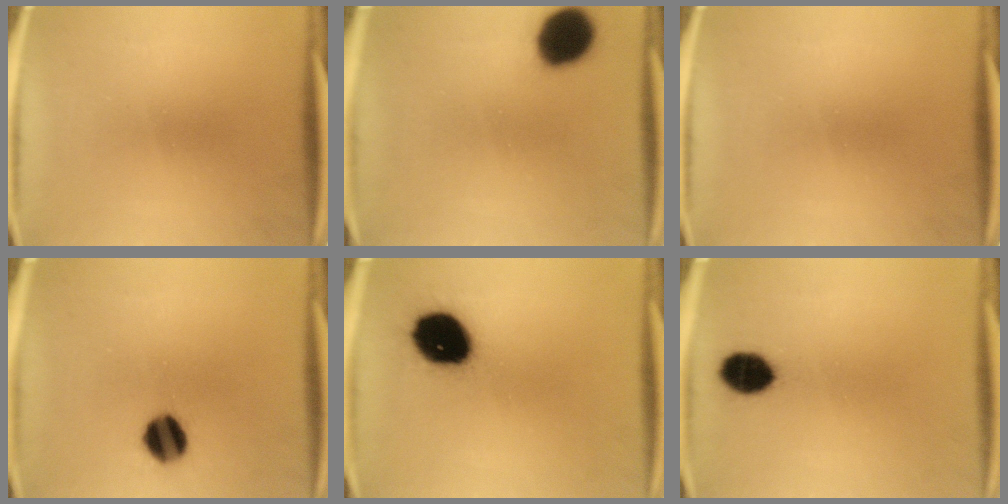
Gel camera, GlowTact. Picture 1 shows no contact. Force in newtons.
{"total": 12.4}
{"total": 0.0}
{"total": 8.3}
{"total": 16.4}
{"total": 7.4}